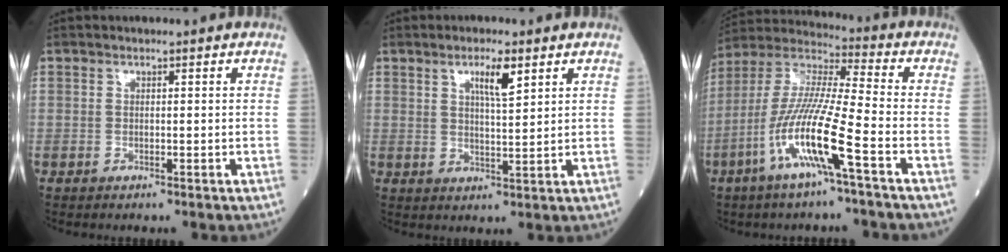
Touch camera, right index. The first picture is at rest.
{"total": 4.6, "force": [2.5, 0.6, 3.8], "torque": [-0.067, -0.001, 0.043]}
{"total": 14.0, "force": [-5.7, 0.2, 12.8], "torque": [-0.271, -0.005, -0.114]}